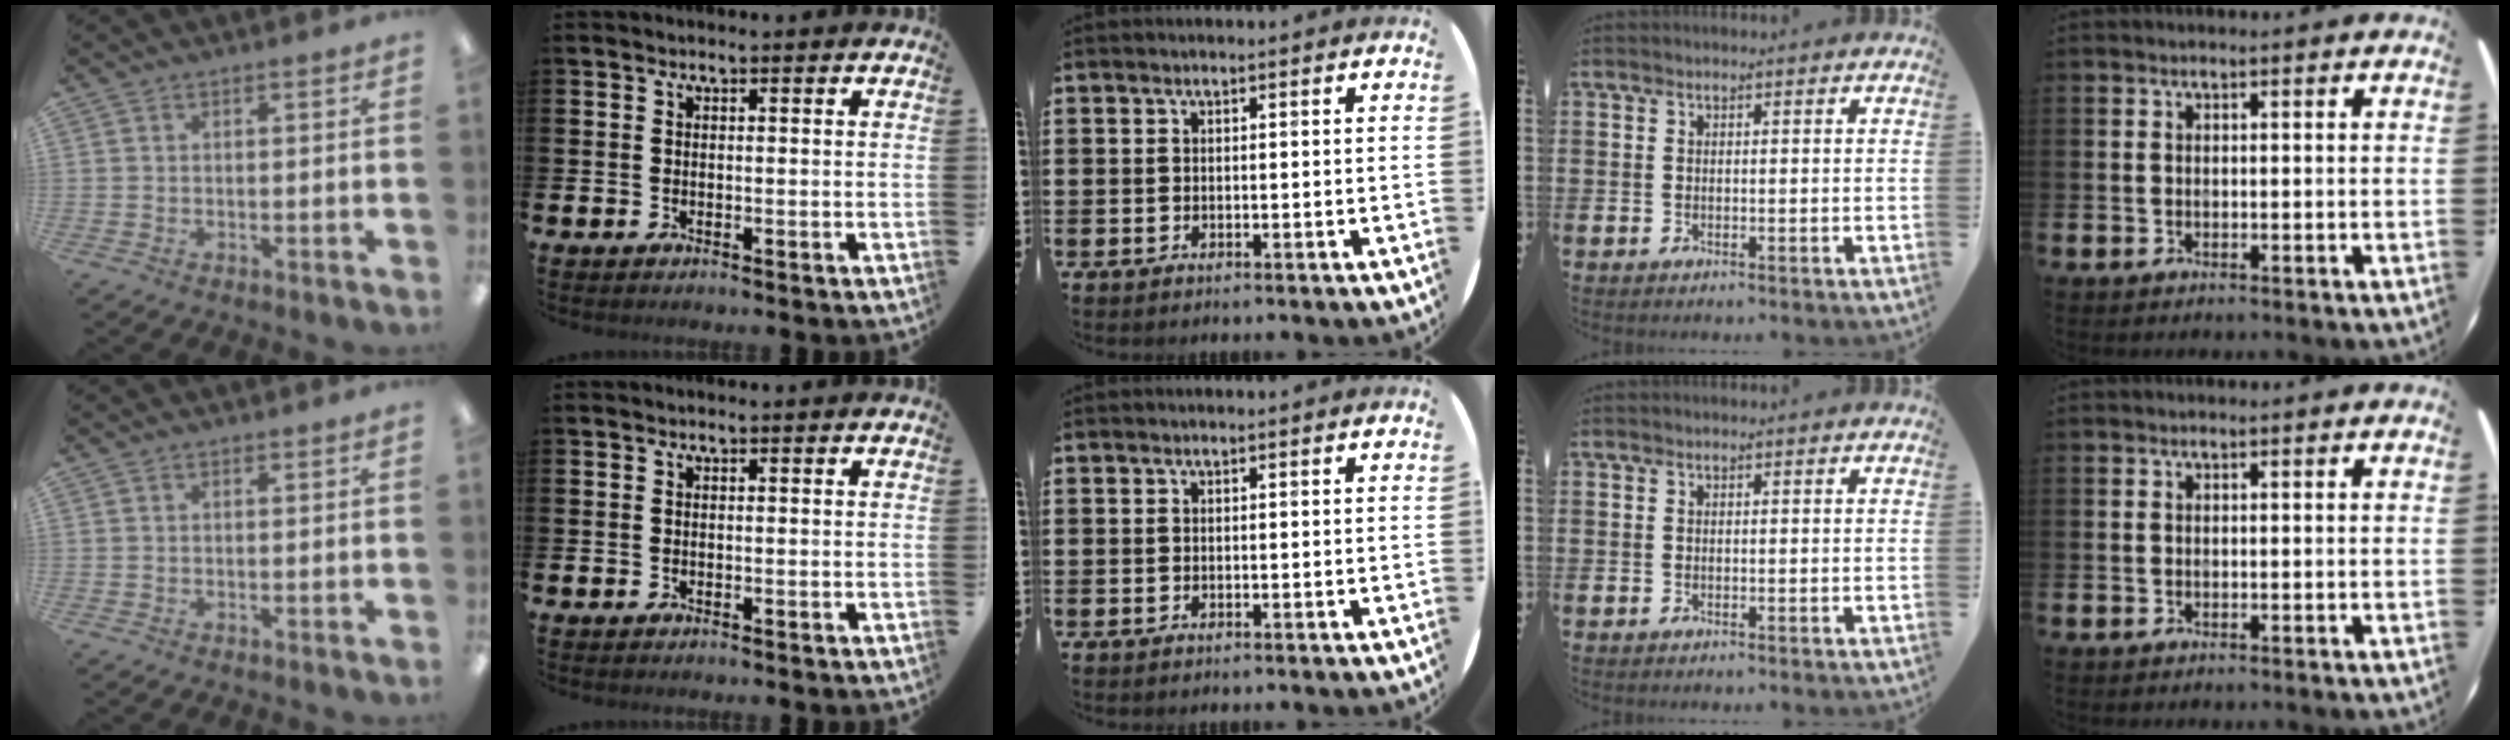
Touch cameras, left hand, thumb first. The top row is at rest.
{}